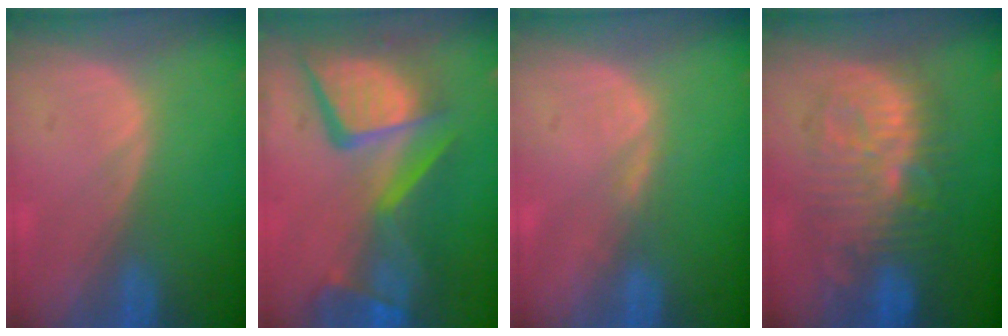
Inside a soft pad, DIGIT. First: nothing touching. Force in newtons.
{"total": 13.9, "press": 11.3, "slide": 8.0}
{"total": 1.1, "press": 1.1, "slide": 0.2}
{"total": 9.6, "press": 9.6, "slide": 0.2}